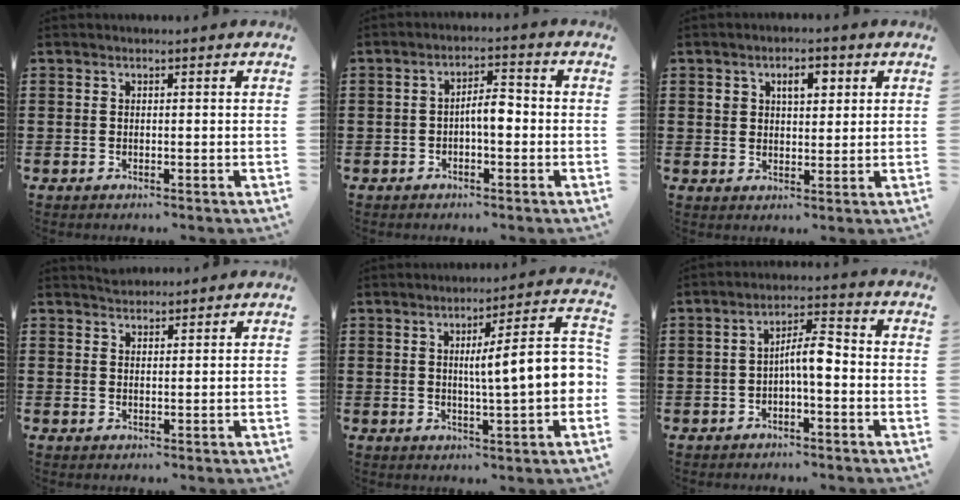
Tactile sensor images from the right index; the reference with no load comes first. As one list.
[{"total": 4.0, "force": [-0.8, 1.4, 3.6], "torque": [-0.067, 0.009, -0.017]}, {"total": 4.1, "force": [1.6, 2.4, 2.8], "torque": [-0.041, 0.004, 0.019]}, {"total": 1.5, "force": [1.5, 0.3, -0.4], "torque": [0.004, 0.003, 0.030]}, {"total": 9.7, "force": [0.4, 1.2, 9.7], "torque": [-0.148, -0.008, -0.003]}, {"total": 5.1, "force": [-1.1, 1.4, 4.8], "torque": [-0.088, 0.013, -0.023]}]